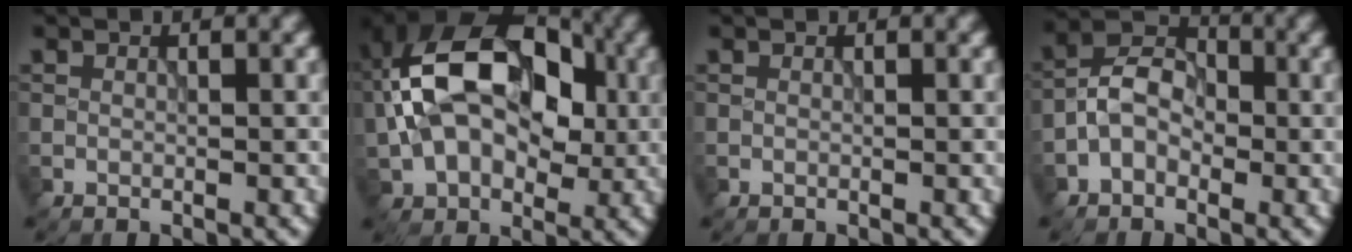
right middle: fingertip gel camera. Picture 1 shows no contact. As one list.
[{"total": 14.1, "force": [1.0, 9.1, 10.7], "torque": [-0.178, 0.031, 0.000]}, {"total": 0.0}, {"total": 4.1, "force": [-1.4, 2.9, 2.6], "torque": [-0.043, 0.014, -0.033]}]